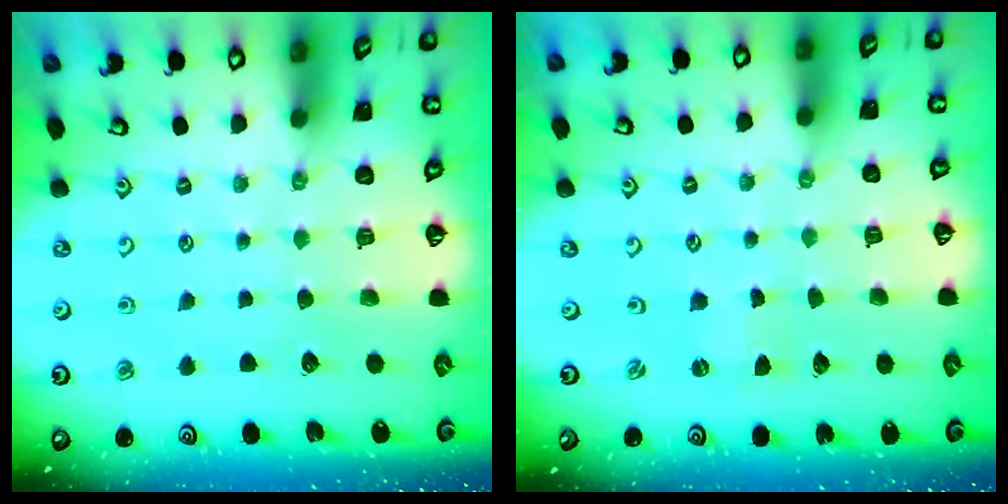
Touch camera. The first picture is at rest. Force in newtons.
{"total": 0.0}